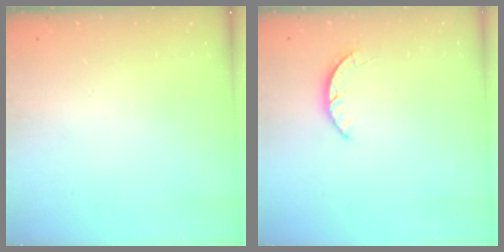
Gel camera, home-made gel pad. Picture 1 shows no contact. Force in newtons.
{"total": 2.2, "press": 2.2, "slide": 0.4}